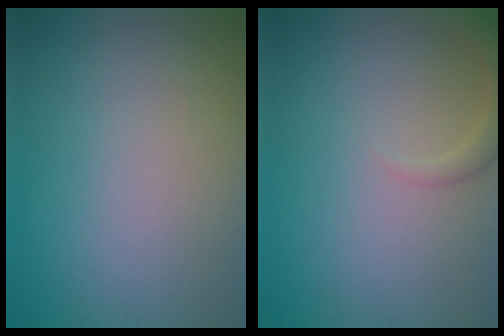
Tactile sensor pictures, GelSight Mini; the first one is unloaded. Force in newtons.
{"total": 2.3, "press": 2.3, "slide": 0.3}